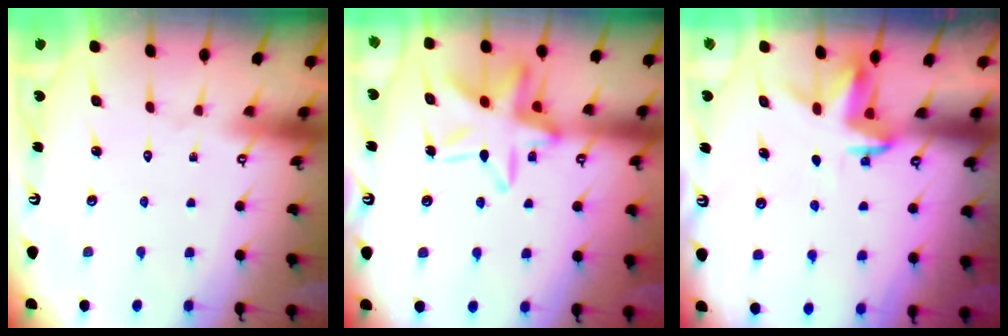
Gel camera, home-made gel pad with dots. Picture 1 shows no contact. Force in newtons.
{"total": 17.0, "press": 16.9, "slide": 1.6}
{"total": 3.8, "press": 3.8, "slide": 0.3}